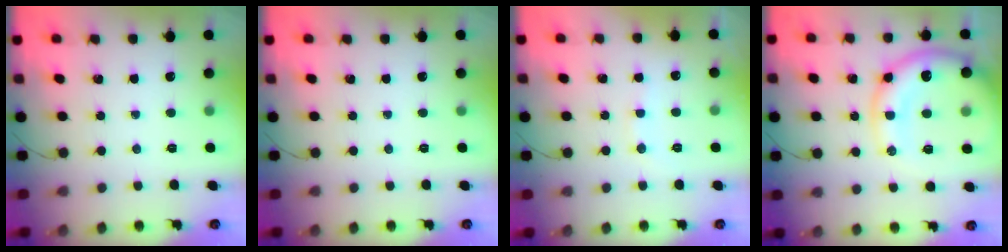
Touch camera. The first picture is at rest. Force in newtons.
{"total": 0.0}
{"total": 7.0, "press": 6.9, "slide": 1.4}
{"total": 15.9, "press": 15.5, "slide": 3.2}